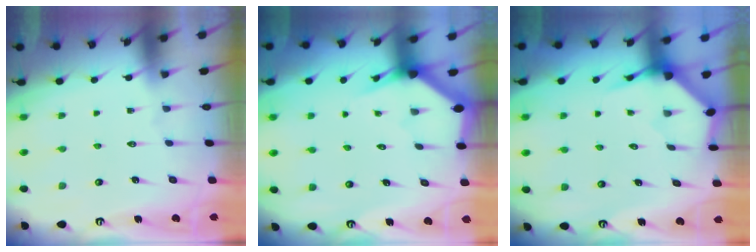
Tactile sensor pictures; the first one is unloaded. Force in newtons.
{"total": 2.7, "press": 2.7, "slide": 0.1}
{"total": 4.0, "press": 3.9, "slide": 0.5}